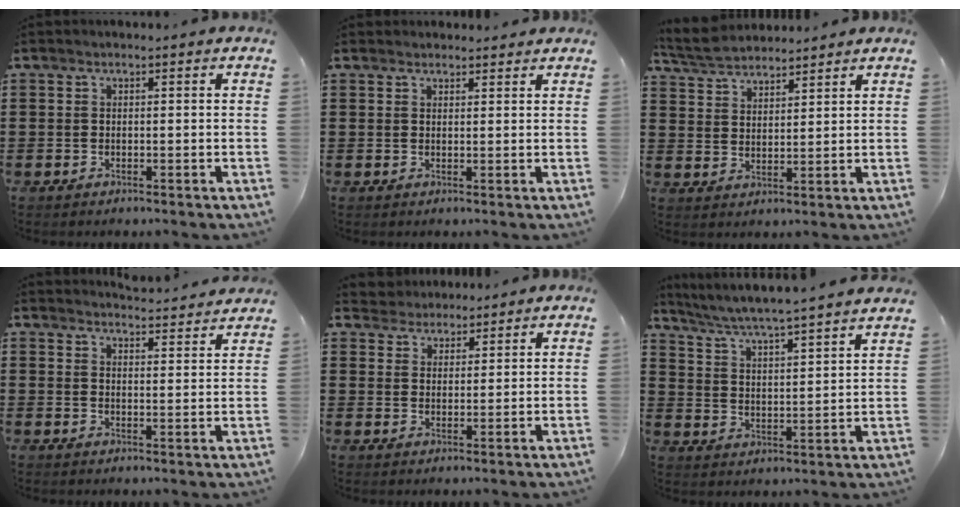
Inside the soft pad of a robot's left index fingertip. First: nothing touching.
{"total": 1.6, "force": [1.5, 0.4, 0.0], "torque": [-0.003, 0.002, 0.030]}
{"total": 4.7, "force": [4.5, 1.1, 0.9], "torque": [-0.036, -0.009, 0.083]}
{"total": 3.8, "force": [3.7, -0.3, 0.2], "torque": [-0.008, -0.026, 0.065]}
{"total": 3.2, "force": [2.9, 1.2, -0.8], "torque": [0.001, -0.003, 0.055]}
{"total": 4.5, "force": [4.2, -1.0, 1.2], "torque": [-0.044, -0.036, 0.064]}